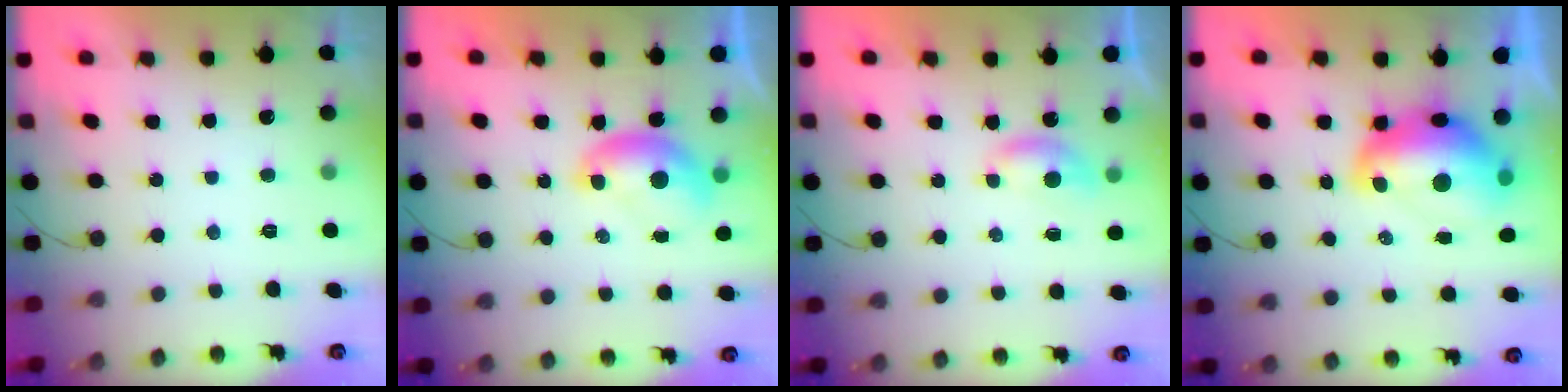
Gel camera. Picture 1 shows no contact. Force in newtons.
{"total": 6.8, "press": 6.7, "slide": 0.4}
{"total": 3.8, "press": 3.8, "slide": 0.2}
{"total": 14.5, "press": 14.4, "slide": 1.2}